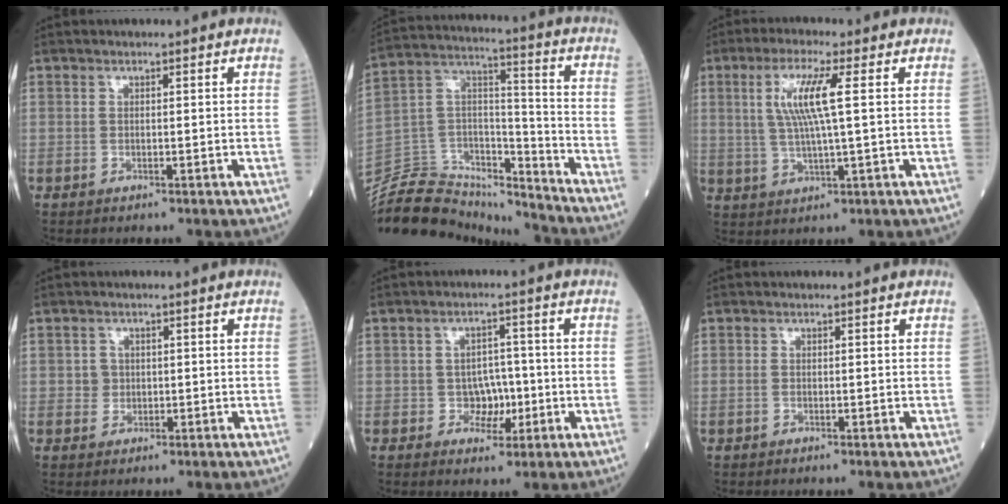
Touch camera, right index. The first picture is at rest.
{"total": 18.9, "force": [-18.0, 4.6, 3.6], "torque": [-0.064, 0.062, -0.301]}
{"total": 7.6, "force": [1.8, 0.1, 7.3], "torque": [-0.157, 0.005, 0.038]}
{"total": 1.6, "force": [0.0, 1.6, 0.2], "torque": [-0.002, 0.003, 0.002]}
{"total": 4.0, "force": [-1.0, 3.2, 2.2], "torque": [-0.027, 0.007, -0.013]}
{"total": 0.0}